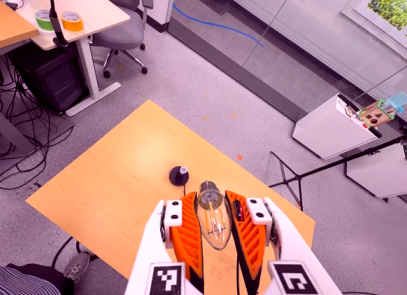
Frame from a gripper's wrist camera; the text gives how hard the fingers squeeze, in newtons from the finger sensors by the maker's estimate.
{"total": 23.0, "left": 24.9, "right": 21.0}